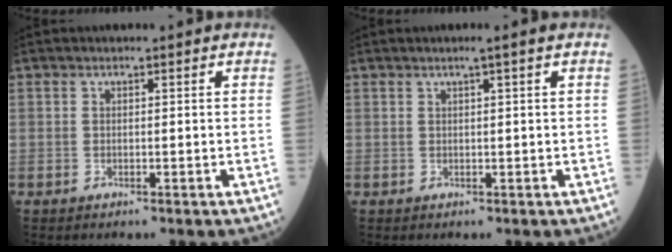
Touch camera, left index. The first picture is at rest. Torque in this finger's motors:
{"motor_torque": [0.08, -0.09, 0.01, 0.00]}